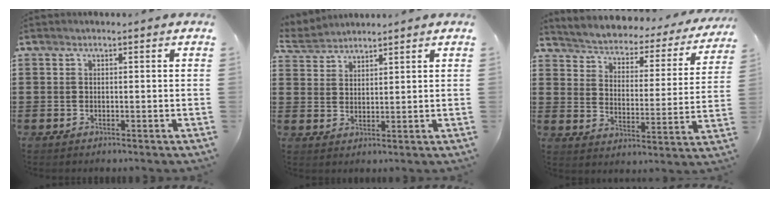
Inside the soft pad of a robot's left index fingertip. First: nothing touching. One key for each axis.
{"total": 3.2, "fx": 3.1, "fy": 0.8, "fz": -0.1, "tx": -0.010, "ty": -0.006, "tz": 0.059}
{"total": 2.0, "fx": 1.9, "fy": 0.4, "fz": 0.3, "tx": -0.024, "ty": -0.028, "tz": 0.018}